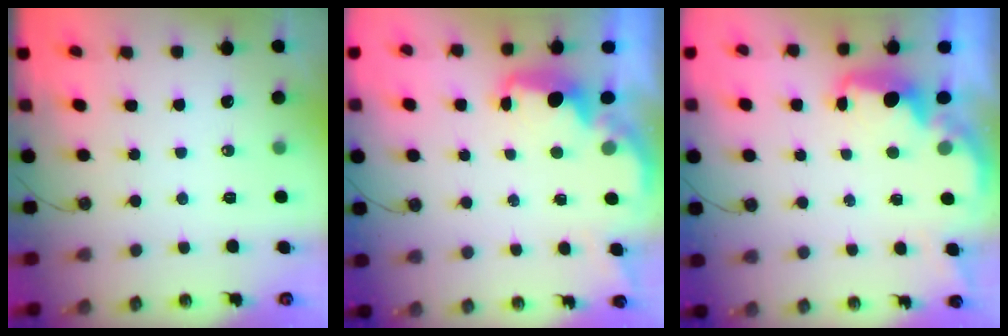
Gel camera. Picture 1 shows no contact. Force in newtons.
{"total": 2.3, "press": 2.0, "slide": 1.1}
{"total": 2.3, "press": 2.0, "slide": 1.1}